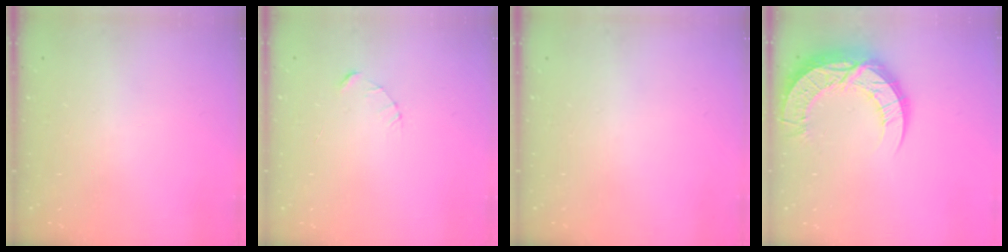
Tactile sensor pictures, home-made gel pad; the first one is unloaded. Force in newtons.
{"total": 2.3, "press": 2.3, "slide": 0.3}
{"total": 0.0}
{"total": 16.5, "press": 16.5, "slide": 1.2}